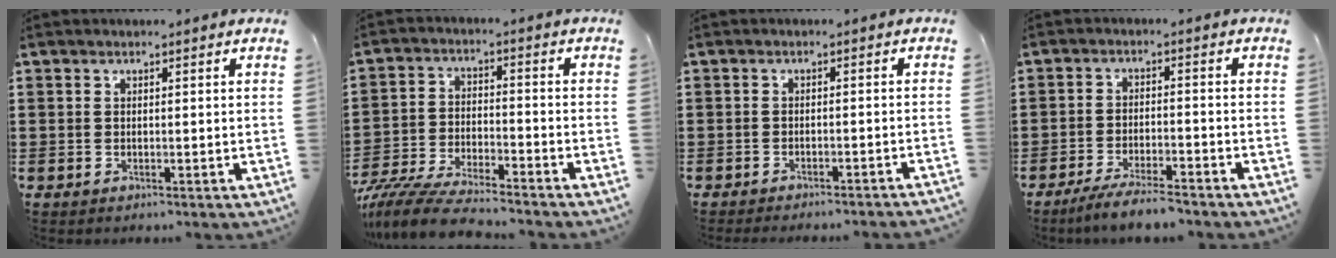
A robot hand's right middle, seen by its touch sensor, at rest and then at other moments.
{"total": 7.7, "force": [-7.2, 0.6, 2.6], "torque": [-0.060, 0.001, -0.142]}
{"total": 1.6, "force": [-1.6, -0.3, 0.3], "torque": [-0.006, 0.004, -0.032]}
{"total": 4.6, "force": [-4.2, 0.2, 2.0], "torque": [-0.039, -0.005, -0.080]}